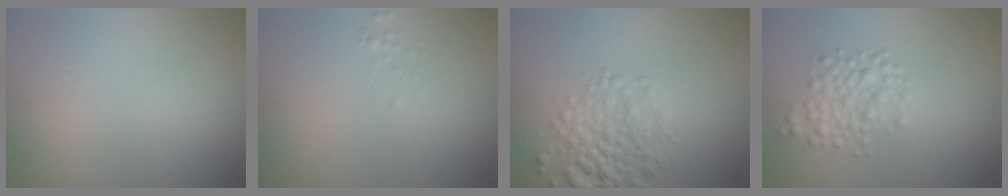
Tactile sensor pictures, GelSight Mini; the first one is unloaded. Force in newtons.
{"total": 0.6, "press": 0.6, "slide": 0.1}
{"total": 4.7, "press": 4.7, "slide": 0.3}
{"total": 3.0, "press": 3.0, "slide": 0.1}